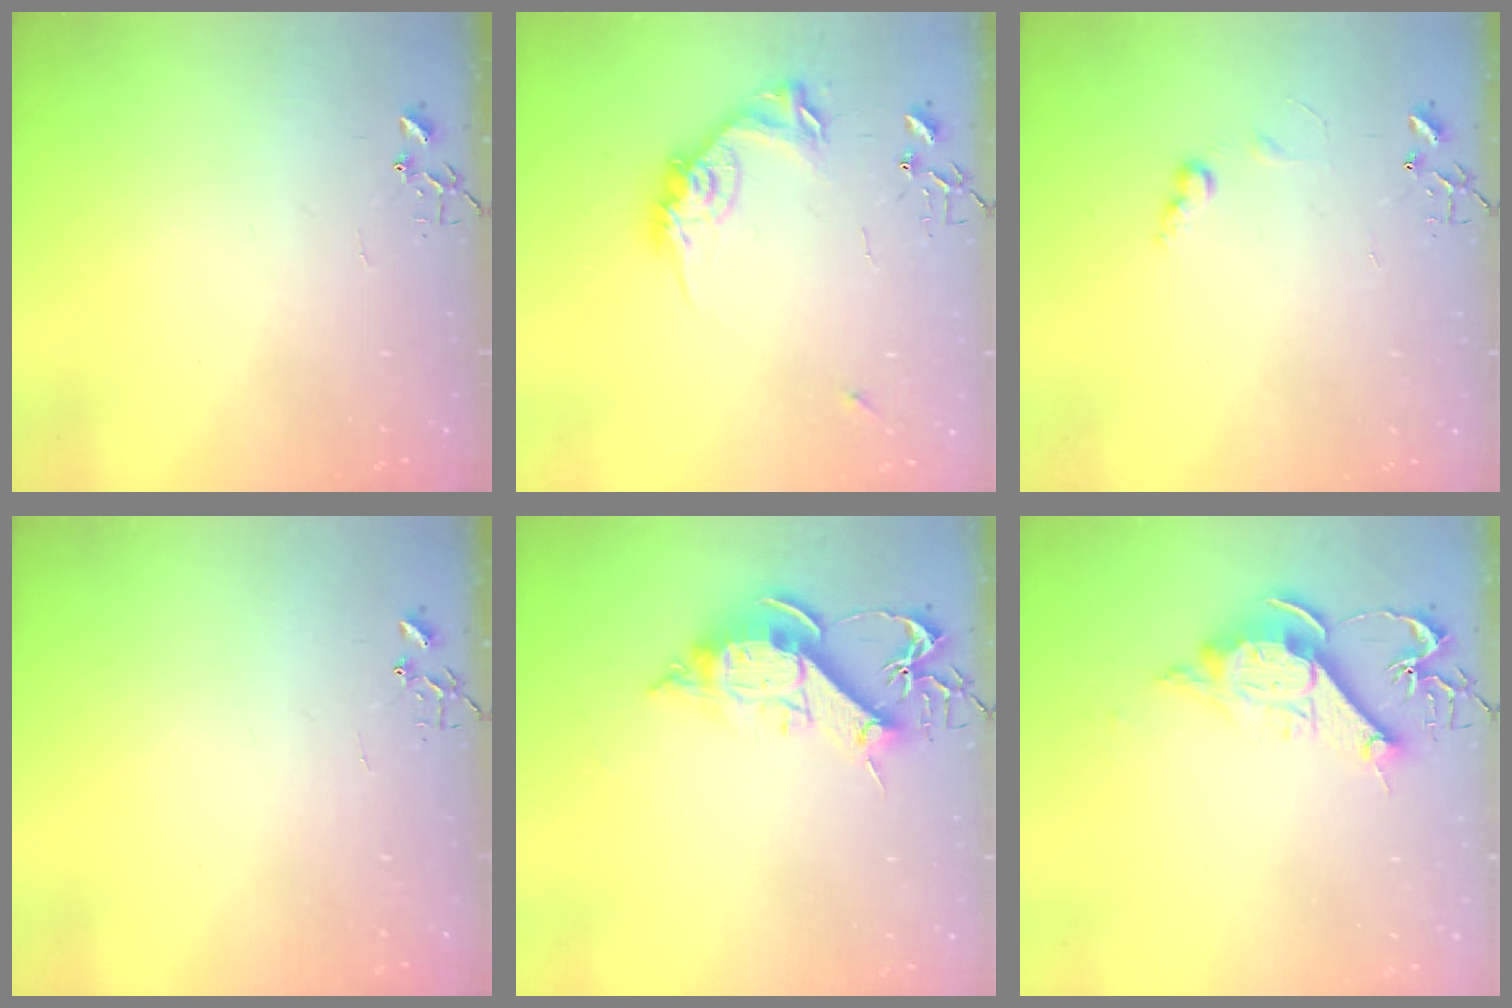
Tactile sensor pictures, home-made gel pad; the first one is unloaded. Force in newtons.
{"total": 14.1, "press": 14.1, "slide": 0.3}
{"total": 6.4, "press": 6.4, "slide": 0.8}
{"total": 0.0}
{"total": 12.0, "press": 12.0, "slide": 1.3}
{"total": 12.0, "press": 11.9, "slide": 1.2}